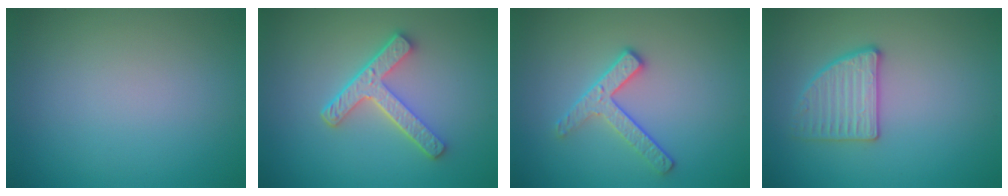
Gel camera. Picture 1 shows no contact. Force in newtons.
{"total": 4.4, "press": 3.4, "slide": 2.7}
{"total": 2.8, "press": 2.5, "slide": 1.3}
{"total": 2.8, "press": 2.8, "slide": 0.3}